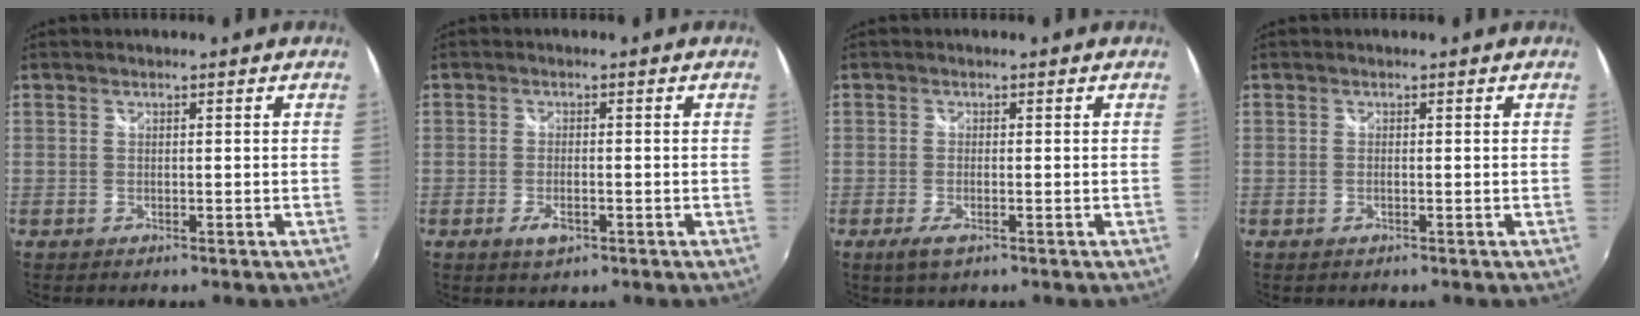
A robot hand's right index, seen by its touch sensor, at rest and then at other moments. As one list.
[{"total": 3.3, "force": [-1.5, 1.4, 2.6], "torque": [-0.054, -0.006, -0.026]}, {"total": 3.1, "force": [-1.5, 0.7, 2.7], "torque": [-0.054, -0.009, -0.024]}, {"total": 0.6, "force": [-0.2, 0.1, 0.6], "torque": [-0.012, 0.000, -0.006]}]